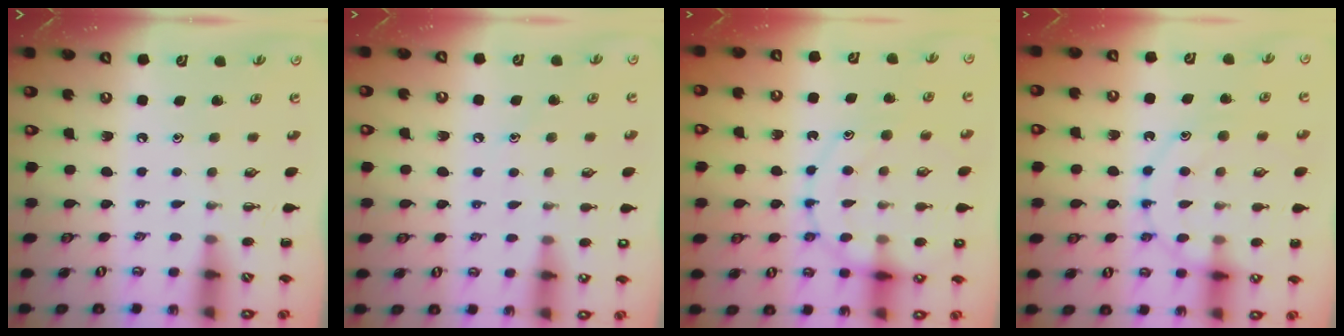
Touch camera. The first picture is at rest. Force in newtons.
{"total": 6.1, "press": 5.9, "slide": 1.7}
{"total": 15.7, "press": 15.6, "slide": 1.7}
{"total": 13.5, "press": 13.5, "slide": 1.1}